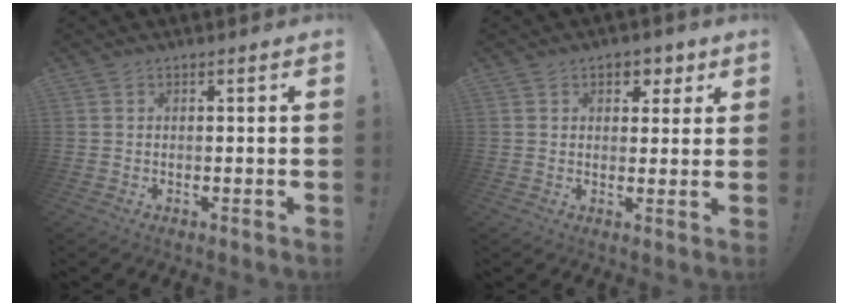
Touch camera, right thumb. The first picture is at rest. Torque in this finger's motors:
{"motor_torque": [0.07, 1.27, 0.24, -0.36, 0.00]}